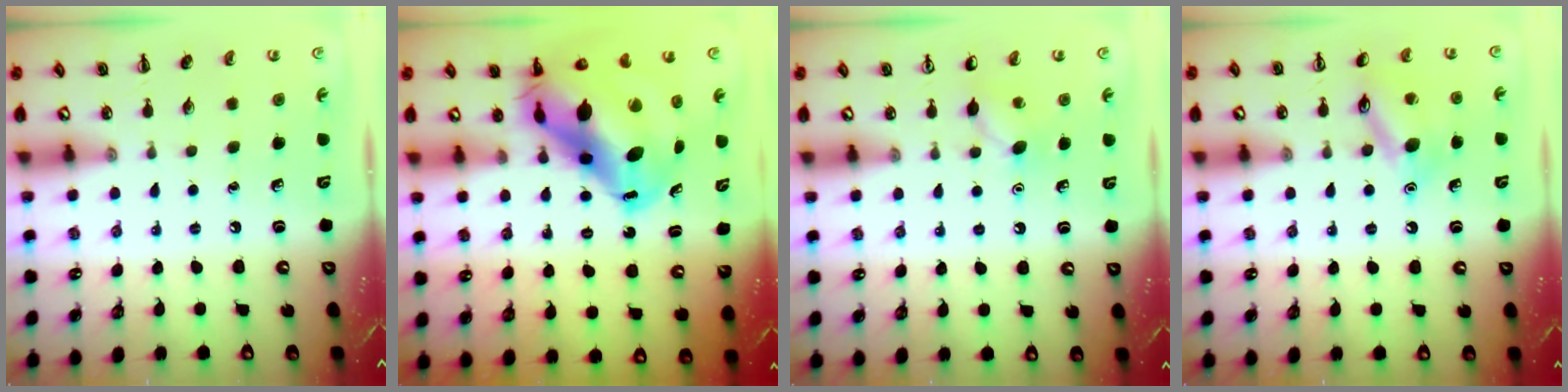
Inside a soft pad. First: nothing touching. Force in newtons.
{"total": 15.8, "press": 15.2, "slide": 4.2}
{"total": 5.9, "press": 5.6, "slide": 1.7}
{"total": 12.5, "press": 12.5, "slide": 1.1}